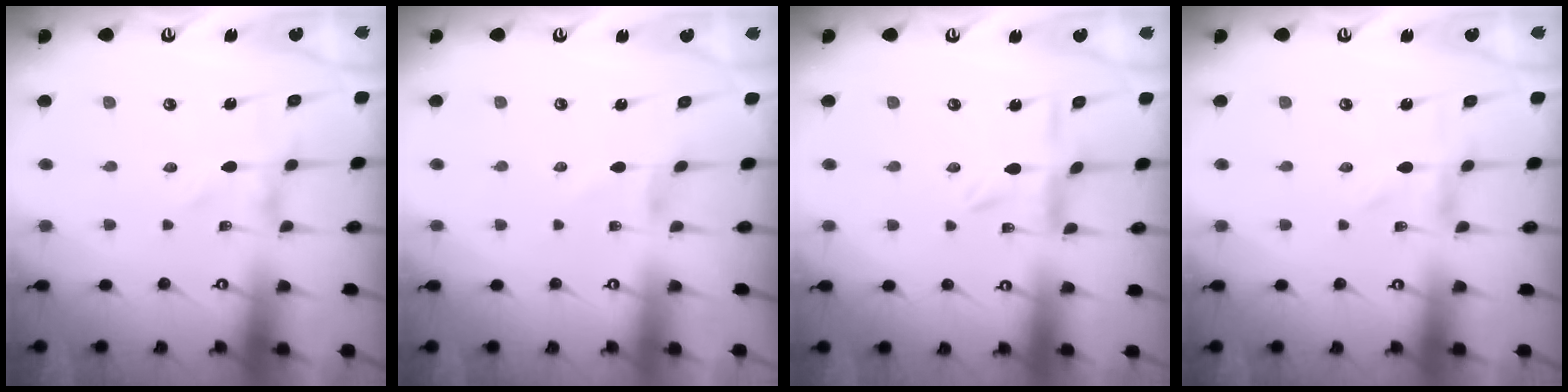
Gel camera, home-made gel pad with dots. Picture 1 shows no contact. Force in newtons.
{"total": 0.0}
{"total": 2.4, "press": 2.4, "slide": 0.3}
{"total": 0.0}